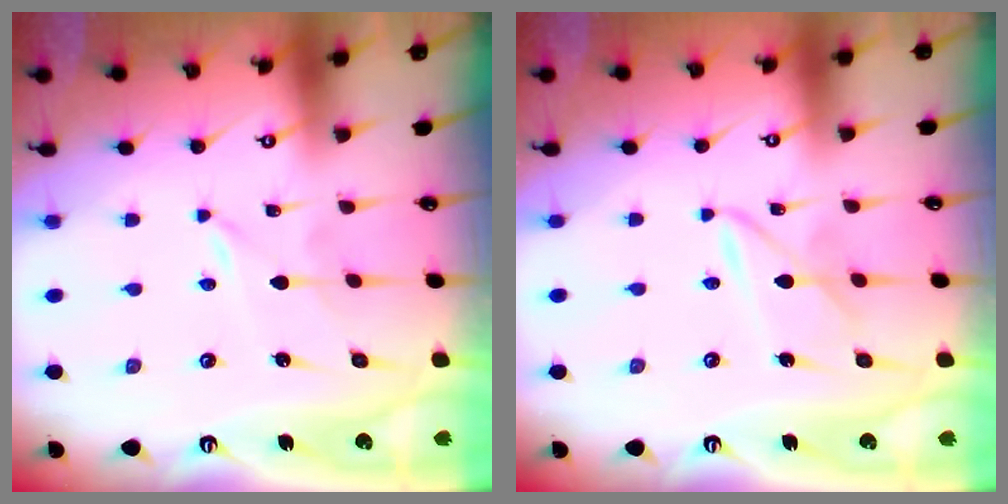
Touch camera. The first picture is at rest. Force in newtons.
{"total": 5.0, "press": 5.0, "slide": 0.4}